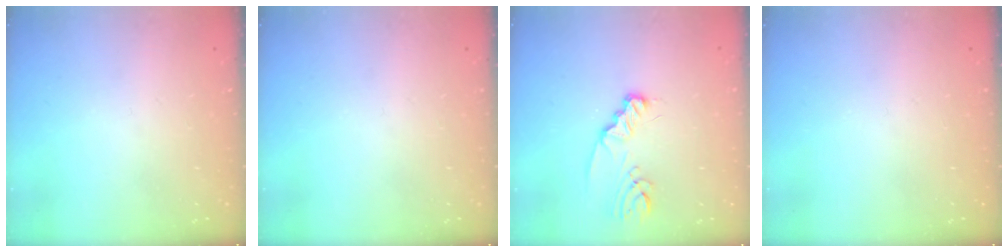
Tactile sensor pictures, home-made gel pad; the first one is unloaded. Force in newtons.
{"total": 0.0}
{"total": 4.3, "press": 4.3, "slide": 0.4}
{"total": 0.0}